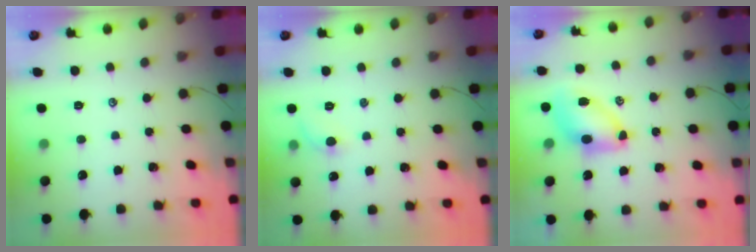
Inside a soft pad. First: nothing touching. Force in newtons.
{"total": 4.7, "press": 4.4, "slide": 1.5}
{"total": 8.4, "press": 8.3, "slide": 1.2}